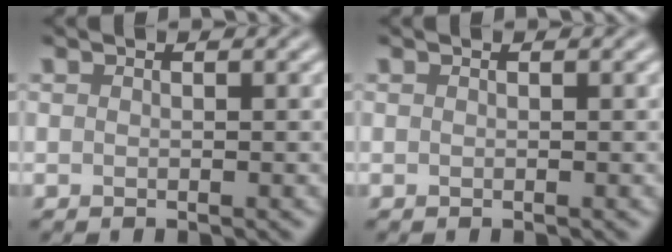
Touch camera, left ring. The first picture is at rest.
{"total": 0.0}